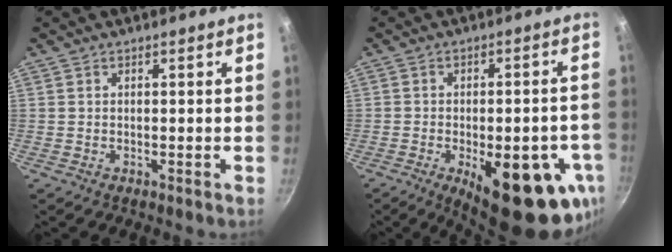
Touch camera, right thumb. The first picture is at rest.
{"total": 20.9, "force": [-7.7, 8.5, 17.4], "torque": [-0.185, 0.008, -0.093]}